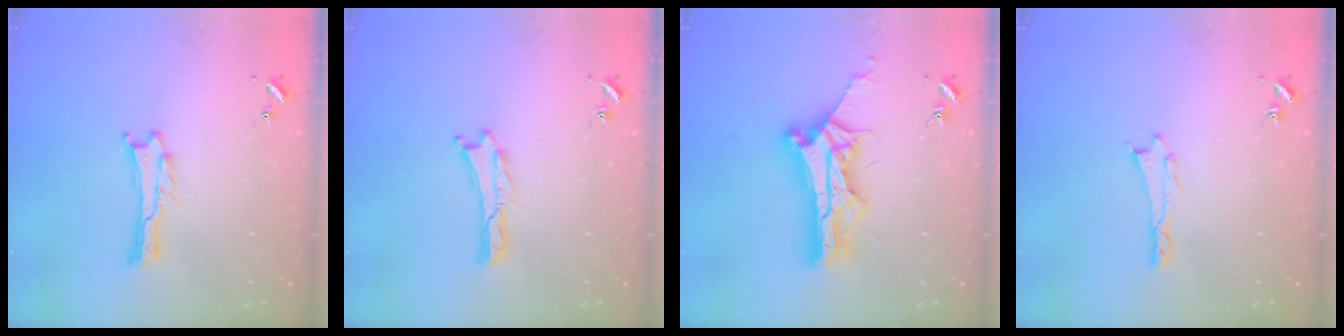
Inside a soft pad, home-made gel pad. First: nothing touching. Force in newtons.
{"total": 0.0}
{"total": 9.2, "press": 9.2, "slide": 0.4}
{"total": 0.5, "press": 0.5, "slide": 0.2}